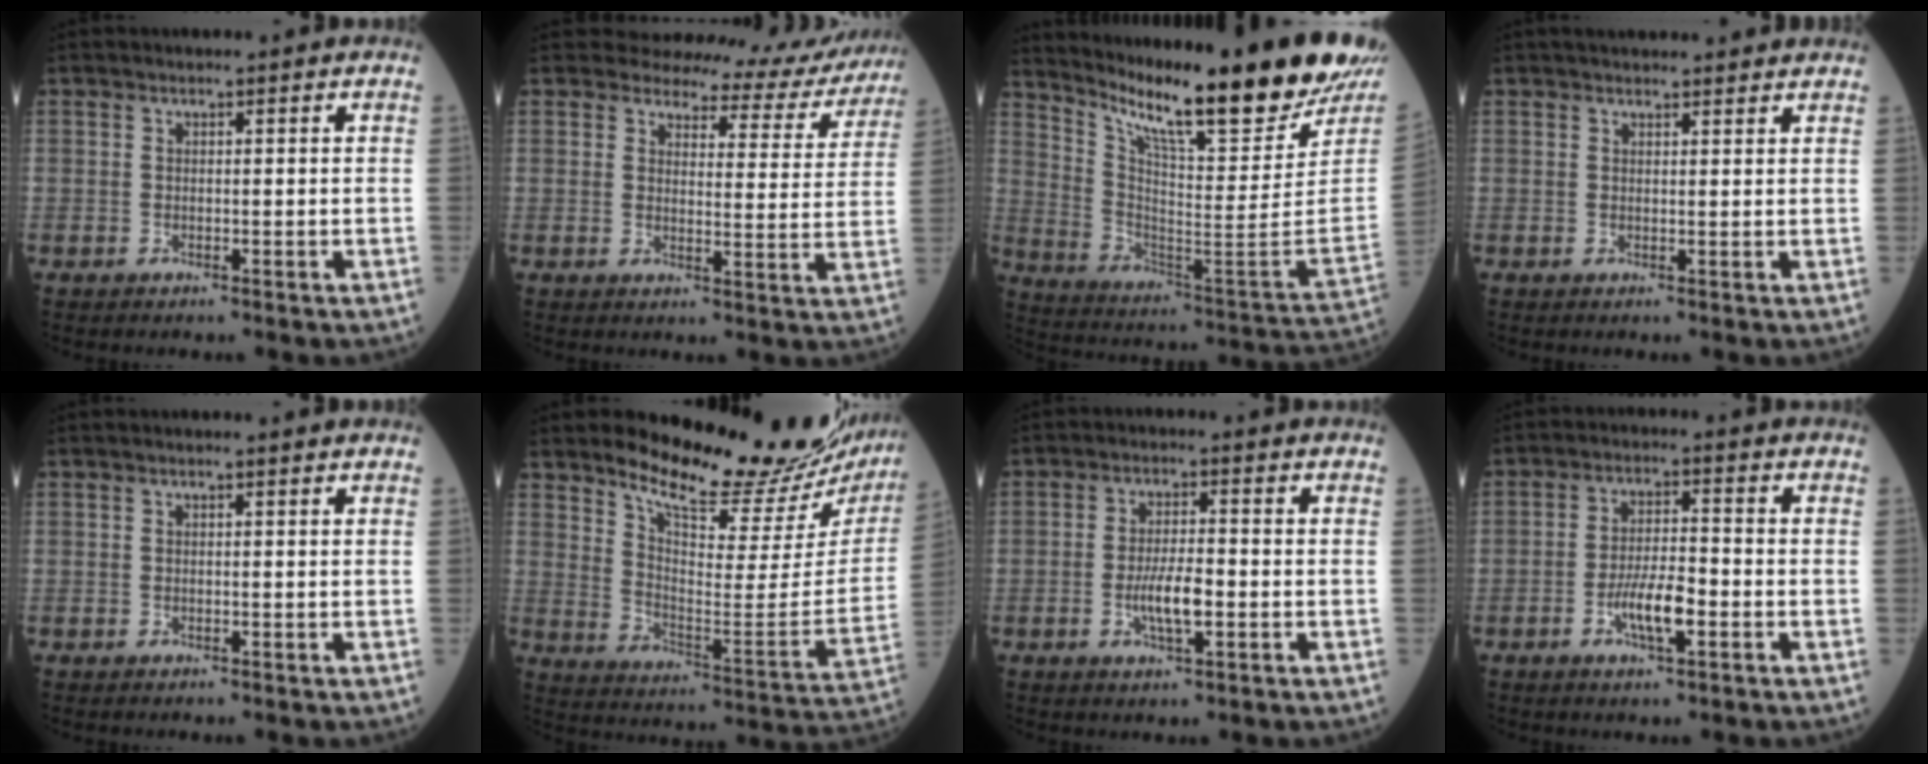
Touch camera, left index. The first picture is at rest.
{"total": 12.5, "force": [12.1, 3.1, 0.9], "torque": [0.012, -0.039, 0.116]}
{"total": 23.0, "force": [19.1, 0.8, 12.9], "torque": [-0.223, -0.066, 0.294]}
{"total": 8.5, "force": [7.7, 1.4, 3.2], "torque": [-0.038, 0.029, 0.094]}
{"total": 0.6, "force": [0.5, -0.1, 0.4], "torque": [-0.011, 0.001, 0.009]}
{"total": 22.8, "force": [21.0, 3.0, 8.5], "torque": [-0.134, -0.099, 0.278]}
{"total": 5.3, "force": [-1.3, 1.2, 4.9], "torque": [-0.099, -0.003, -0.024]}
{"total": 6.0, "force": [-2.3, 1.3, 5.4], "torque": [-0.108, -0.002, -0.043]}